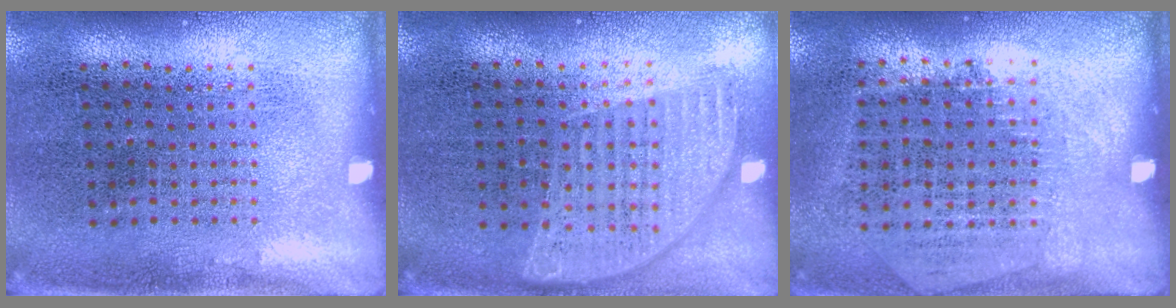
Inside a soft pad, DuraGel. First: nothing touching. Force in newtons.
{"total": 0.9, "press": 0.9, "slide": 0.2}
{"total": 1.2, "press": 1.1, "slide": 0.5}